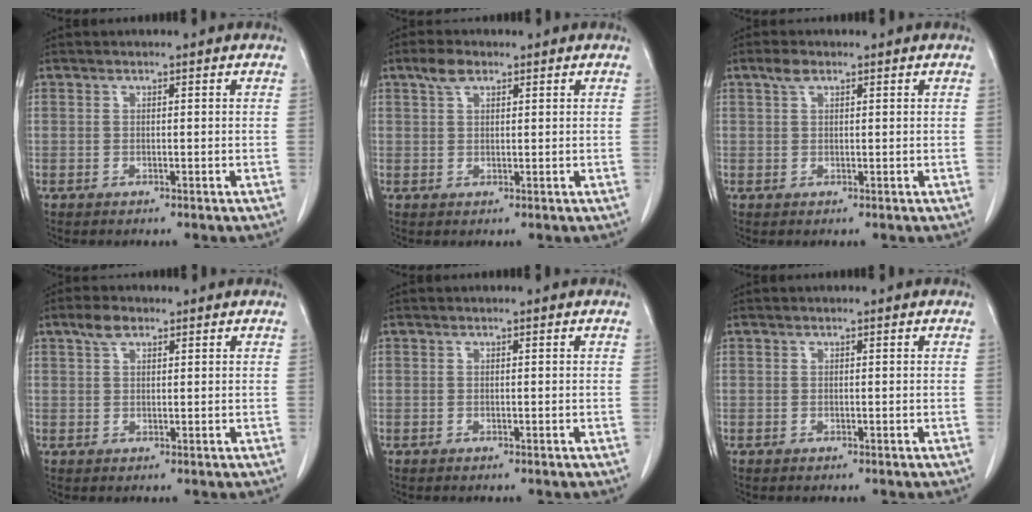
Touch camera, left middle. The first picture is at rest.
{"total": 2.7, "force": [1.8, 1.3, 1.6], "torque": [-0.035, 0.008, 0.036]}
{"total": 1.7, "force": [1.1, 0.8, 1.0], "torque": [-0.022, 0.009, 0.022]}
{"total": 2.7, "force": [1.8, 1.3, 1.6], "torque": [-0.032, 0.007, 0.036]}
{"total": 0.0}
{"total": 0.0}